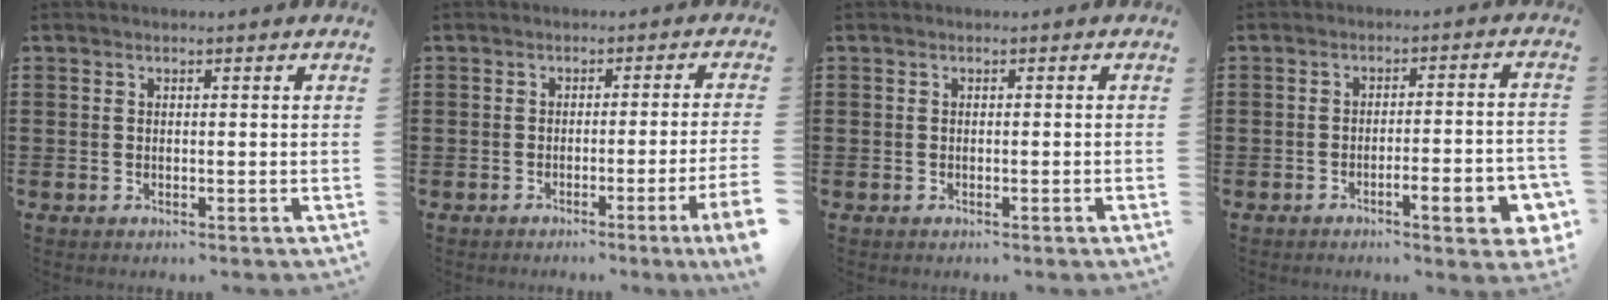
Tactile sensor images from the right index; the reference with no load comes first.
{"total": 2.5, "force": [-1.7, -0.9, 1.6], "torque": [-0.029, -0.007, -0.034]}
{"total": 0.6, "force": [-0.5, -0.1, 0.4], "torque": [-0.007, -0.003, -0.009]}
{"total": 6.4, "force": [-3.2, 0.9, 5.5], "torque": [-0.084, -0.005, -0.053]}